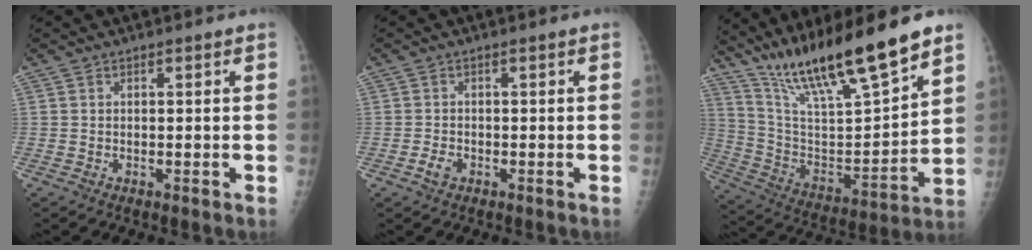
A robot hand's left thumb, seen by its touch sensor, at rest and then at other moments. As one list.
[{"total": 1.8, "force": [-0.9, 1.1, 1.0], "torque": [-0.023, 0.005, -0.016]}, {"total": 22.6, "force": [16.8, 3.4, 14.9], "torque": [-0.241, -0.066, 0.307]}]